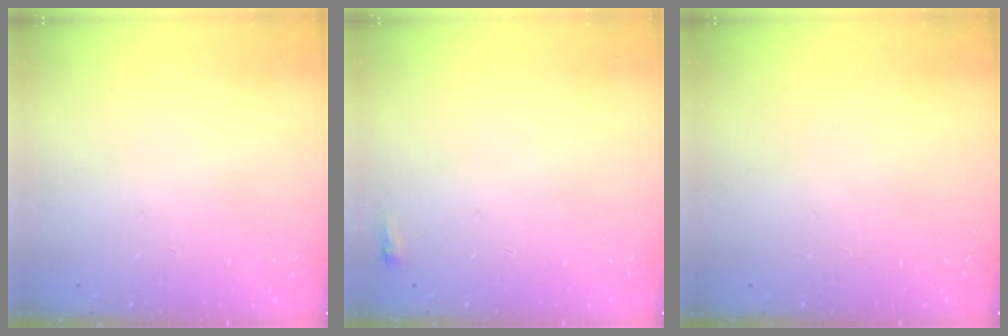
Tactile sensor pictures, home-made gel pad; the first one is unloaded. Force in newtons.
{"total": 2.0, "press": 2.0, "slide": 0.5}
{"total": 0.0}